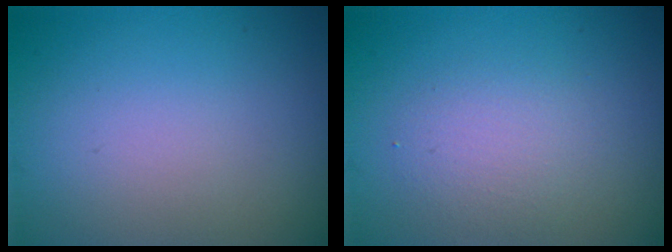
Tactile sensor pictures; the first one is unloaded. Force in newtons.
{"total": 2.4, "press": 2.4, "slide": 0.0}